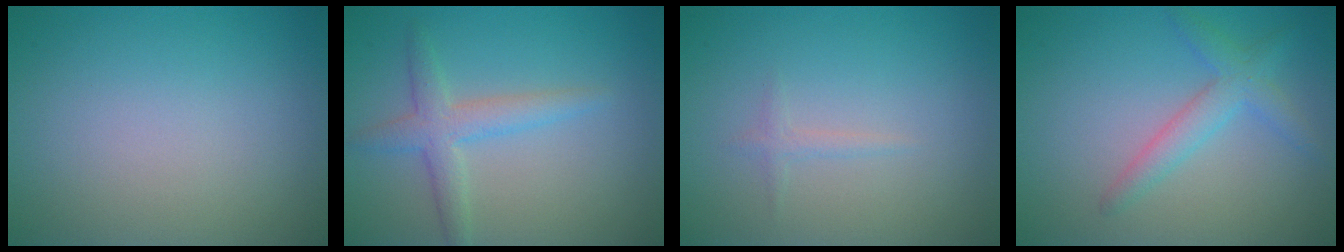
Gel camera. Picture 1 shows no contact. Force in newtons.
{"total": 2.9, "press": 2.9, "slide": 0.0}
{"total": 0.8, "press": 0.8, "slide": 0.1}
{"total": 2.7, "press": 2.7, "slide": 0.1}